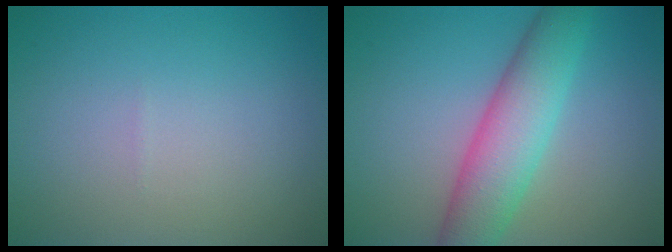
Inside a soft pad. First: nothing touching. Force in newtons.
{"total": 6.5, "press": 6.5, "slide": 0.2}